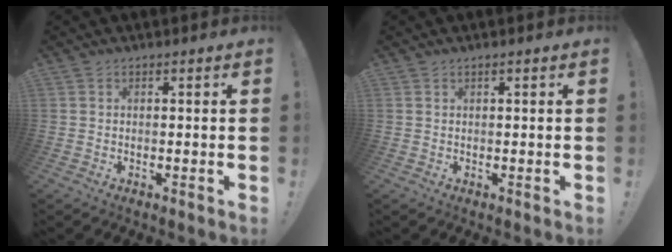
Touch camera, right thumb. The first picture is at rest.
{"total": 0.7, "force": [0.4, -0.1, 0.5], "torque": [-0.015, 0.002, 0.008]}